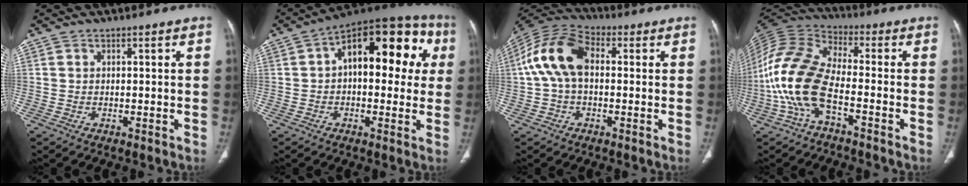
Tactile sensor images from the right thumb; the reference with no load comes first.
{"total": 20.2, "force": [3.9, 10.6, 16.7], "torque": [-0.179, 0.036, 0.041]}
{"total": 12.3, "force": [1.0, 7.7, 9.6], "torque": [-0.191, 0.035, 0.007]}
{"total": 14.7, "force": [-4.7, 6.7, 12.2], "torque": [-0.271, 0.041, -0.098]}